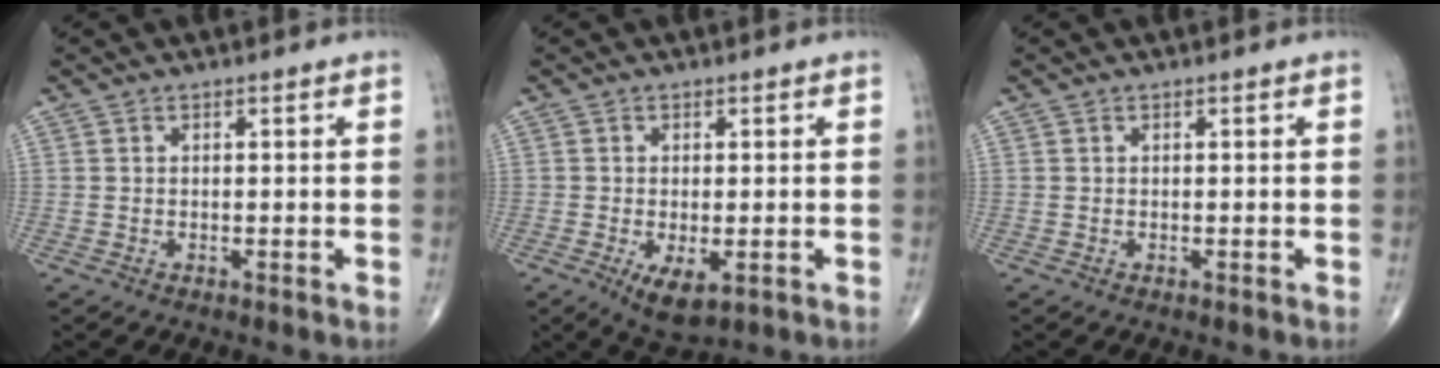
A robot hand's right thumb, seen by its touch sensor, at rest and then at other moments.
{"total": 5.7, "force": [-1.9, 2.6, 4.7], "torque": [-0.080, -0.014, -0.024]}
{"total": 0.0}